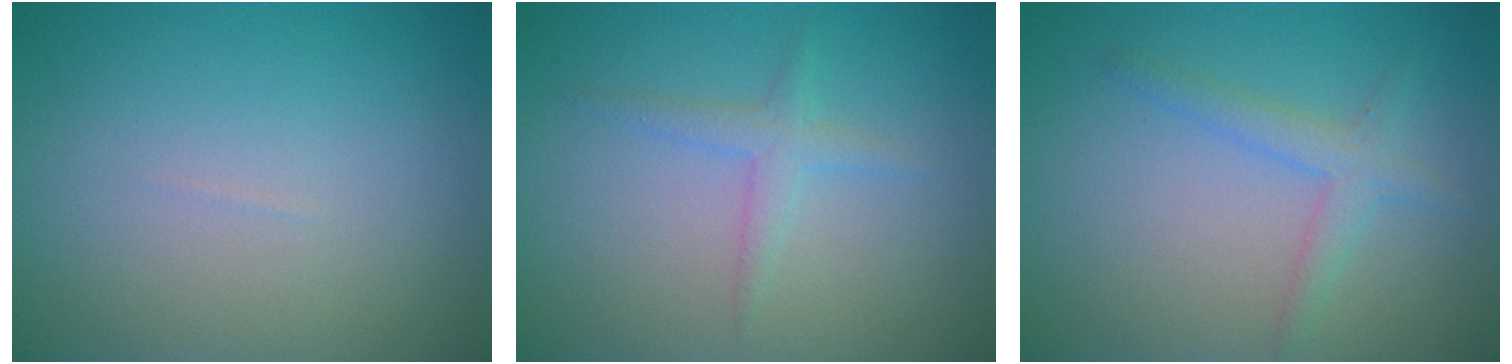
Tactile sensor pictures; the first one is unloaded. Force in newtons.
{"total": 1.7, "press": 1.7, "slide": 0.0}
{"total": 2.1, "press": 2.1, "slide": 0.1}